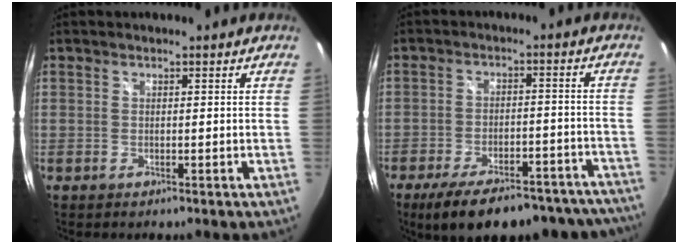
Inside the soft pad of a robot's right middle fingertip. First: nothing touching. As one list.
[{"total": 23.3, "force": [-19.5, 7.6, 10.2], "torque": [-0.176, -0.002, -0.246]}]